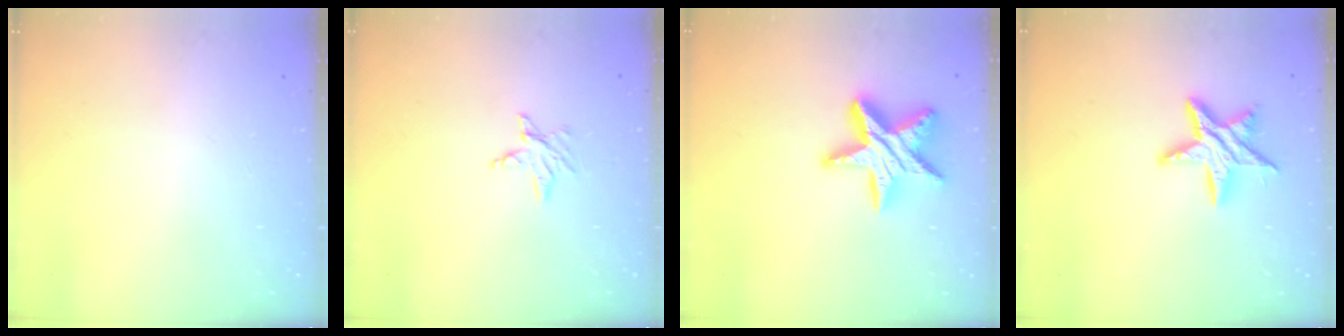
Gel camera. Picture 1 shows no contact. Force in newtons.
{"total": 3.4, "press": 3.3, "slide": 0.5}
{"total": 16.3, "press": 16.3, "slide": 0.9}
{"total": 11.6, "press": 11.5, "slide": 0.7}